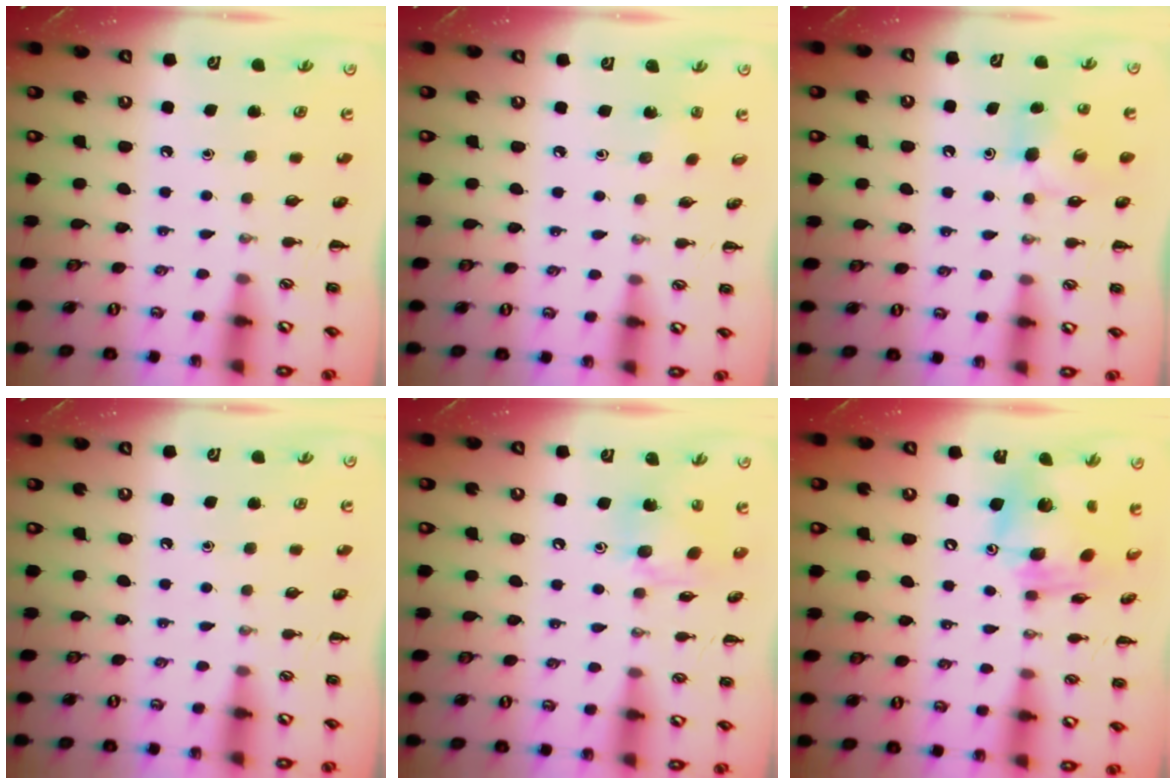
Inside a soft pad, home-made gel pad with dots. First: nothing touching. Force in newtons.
{"total": 1.1, "press": 1.0, "slide": 0.5}
{"total": 5.5, "press": 5.3, "slide": 1.6}
{"total": 0.0}
{"total": 9.6, "press": 9.6, "slide": 0.9}
{"total": 14.0, "press": 13.4, "slide": 3.9}